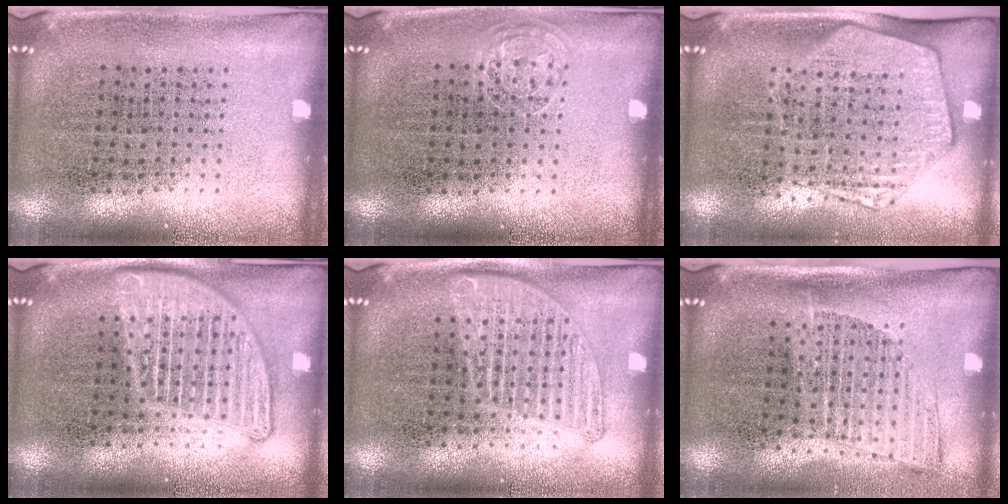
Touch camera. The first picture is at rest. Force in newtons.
{"total": 0.6, "press": 0.6, "slide": 0.3}
{"total": 1.9, "press": 1.7, "slide": 0.9}
{"total": 2.9, "press": 2.9, "slide": 0.3}
{"total": 1.3, "press": 1.3, "slide": 0.3}
{"total": 1.3, "press": 1.1, "slide": 0.8}